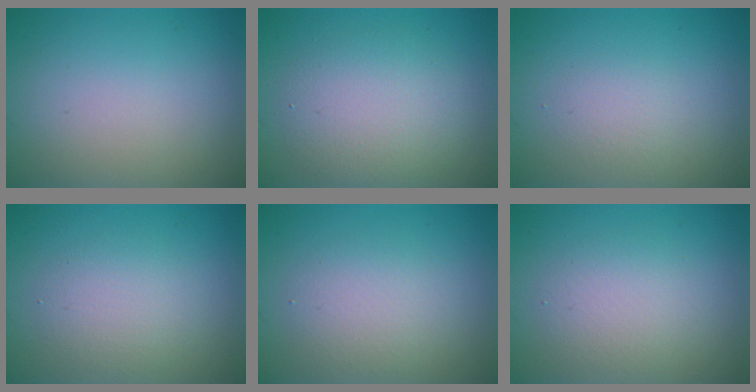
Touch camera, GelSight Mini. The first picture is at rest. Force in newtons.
{"total": 4.7, "press": 4.7, "slide": 0.2}
{"total": 1.3, "press": 1.3, "slide": 0.1}
{"total": 2.6, "press": 2.6, "slide": 0.2}
{"total": 2.8, "press": 2.8, "slide": 0.1}
{"total": 3.0, "press": 3.0, "slide": 0.2}